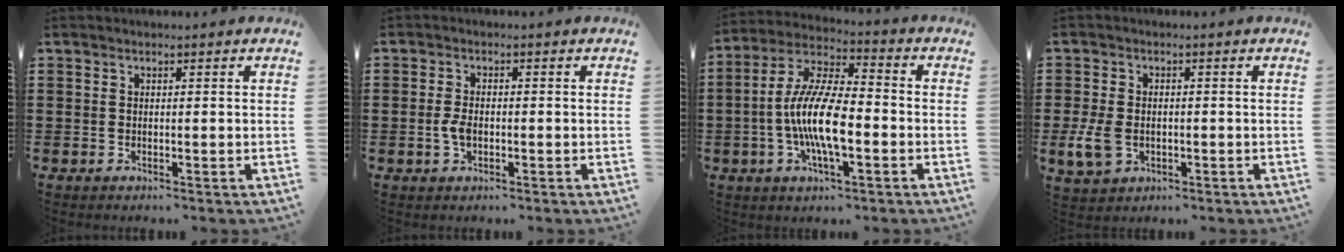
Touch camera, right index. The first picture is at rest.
{"total": 2.9, "force": [-0.5, 1.5, 2.4], "torque": [-0.061, -0.007, -0.012]}
{"total": 11.9, "force": [-2.6, 3.8, 11.0], "torque": [-0.239, -0.012, -0.051]}
{"total": 4.3, "force": [-1.2, 3.1, 2.8], "torque": [-0.080, -0.005, -0.028]}